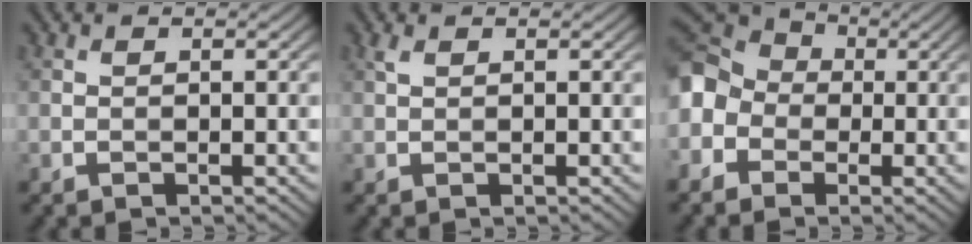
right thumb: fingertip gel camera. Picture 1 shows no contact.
{"total": 0.8, "force": [0.5, 0.3, 0.6], "torque": [-0.019, 0.003, 0.011]}
{"total": 9.1, "force": [-1.8, 7.7, 4.5], "torque": [-0.140, -0.005, -0.060]}